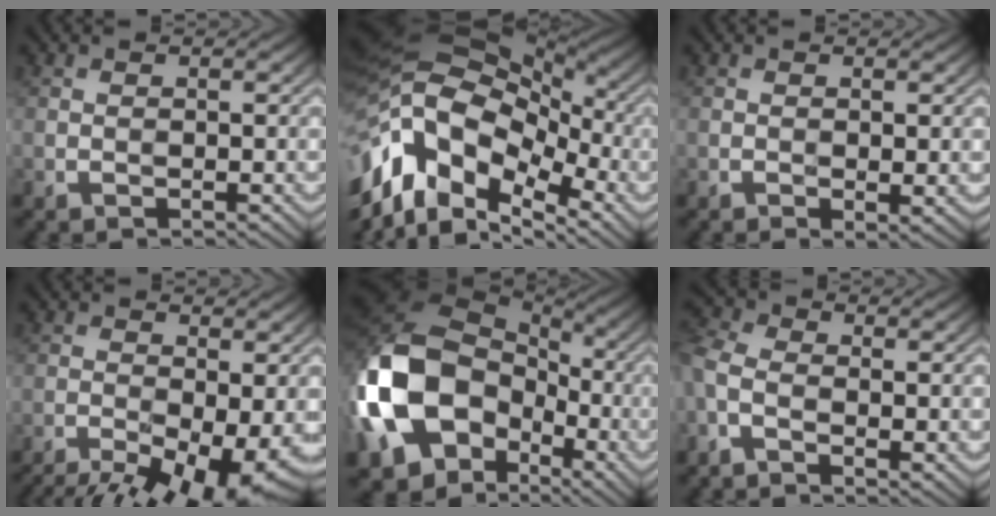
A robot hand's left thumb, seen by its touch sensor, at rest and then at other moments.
{"total": 18.0, "force": [-5.5, 11.6, 12.6], "torque": [-0.278, -0.020, -0.082]}
{"total": 1.4, "force": [0.0, 0.3, 1.3], "torque": [-0.023, -0.007, 0.001]}
{"total": 12.0, "force": [-7.2, 3.8, 8.8], "torque": [-0.155, -0.029, -0.098]}
{"total": 18.6, "force": [-4.1, 14.6, 10.9], "torque": [-0.274, -0.031, -0.069]}
{"total": 4.7, "force": [-1.3, 2.5, 3.7], "torque": [-0.099, -0.005, -0.036]}